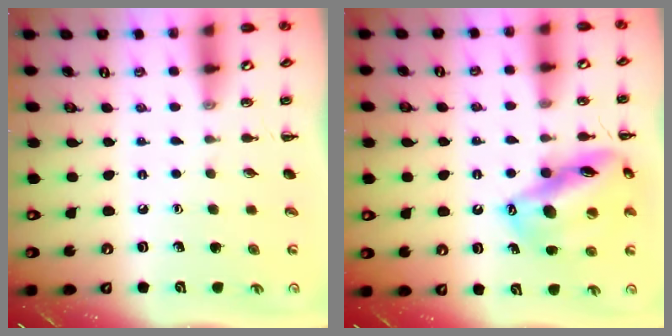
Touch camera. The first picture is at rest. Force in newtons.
{"total": 16.9, "press": 16.5, "slide": 4.0}